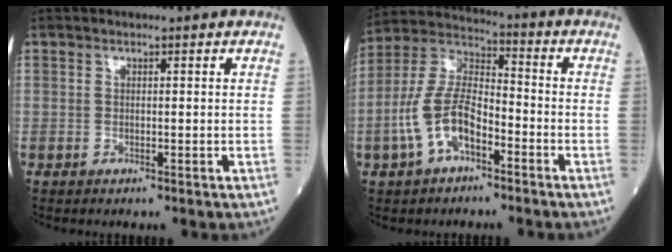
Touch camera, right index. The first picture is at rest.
{"total": 11.2, "force": [-4.5, 4.9, 8.9], "torque": [-0.206, 0.016, -0.088]}